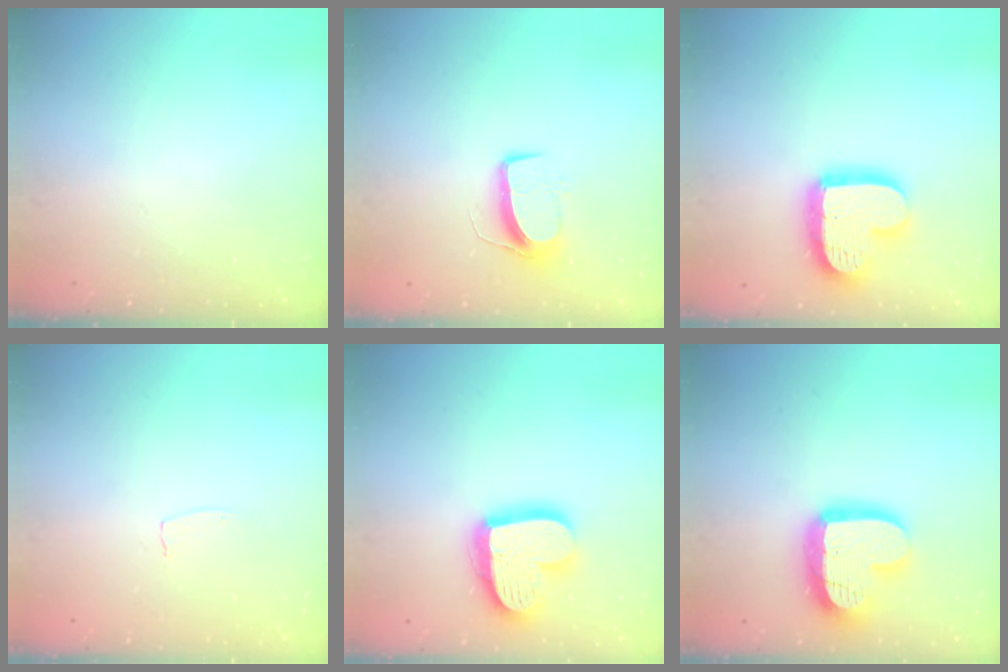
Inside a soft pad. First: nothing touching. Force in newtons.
{"total": 8.6, "press": 8.5, "slide": 0.4}
{"total": 17.0, "press": 17.0, "slide": 1.3}
{"total": 3.0, "press": 3.0, "slide": 0.2}
{"total": 18.7, "press": 18.7, "slide": 1.5}
{"total": 19.2, "press": 19.1, "slide": 1.8}